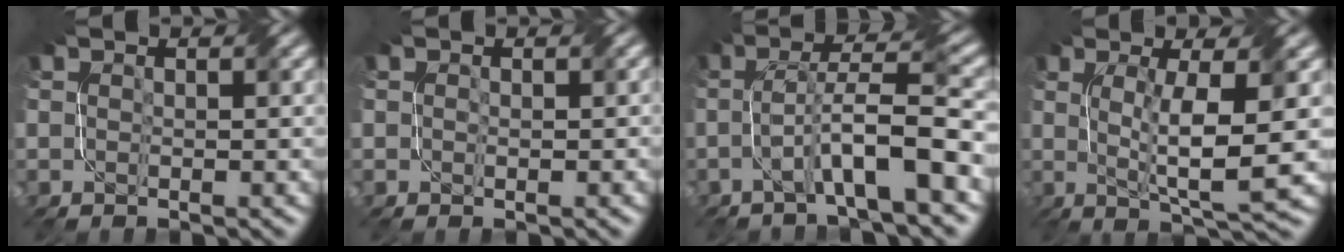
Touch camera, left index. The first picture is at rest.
{"total": 0.6, "force": [0.1, 0.4, 0.5], "torque": [-0.009, 0.001, 0.004]}
{"total": 6.5, "force": [-2.0, 0.7, 6.1], "torque": [-0.104, 0.021, -0.040]}
{"total": 6.4, "force": [0.2, 0.9, 6.3], "torque": [-0.108, -0.002, 0.009]}